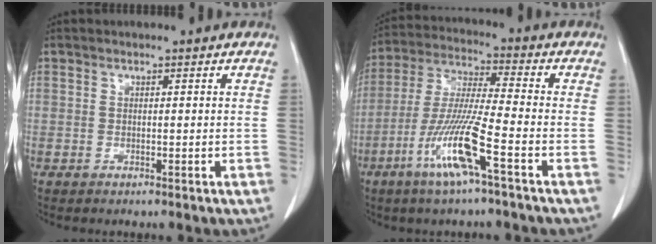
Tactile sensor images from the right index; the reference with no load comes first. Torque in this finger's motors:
{"motor_torque": [1.80, -0.34, 0.97, 0.21]}